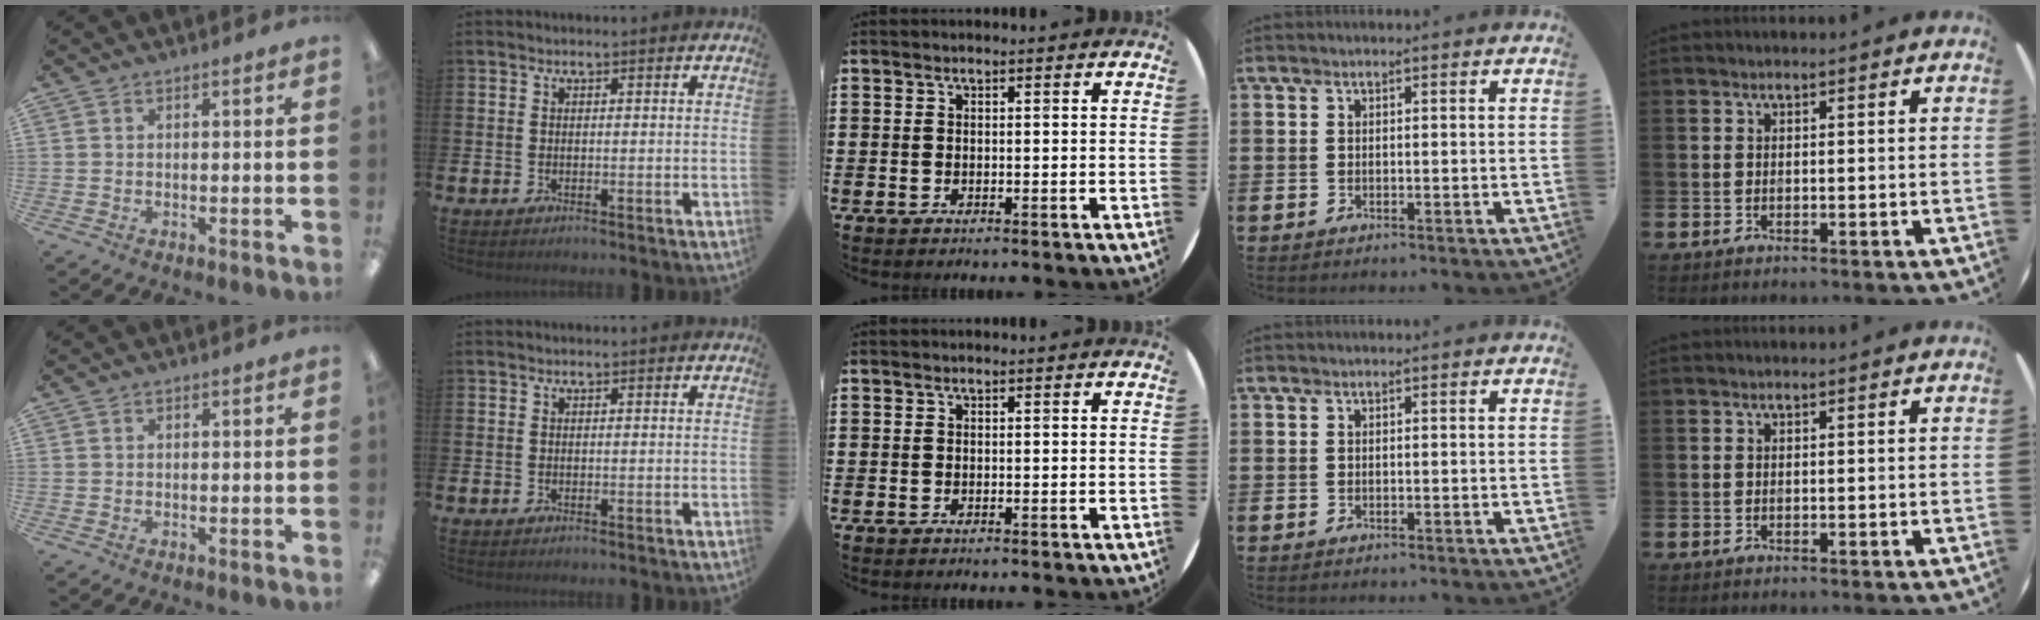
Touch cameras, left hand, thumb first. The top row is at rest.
{}